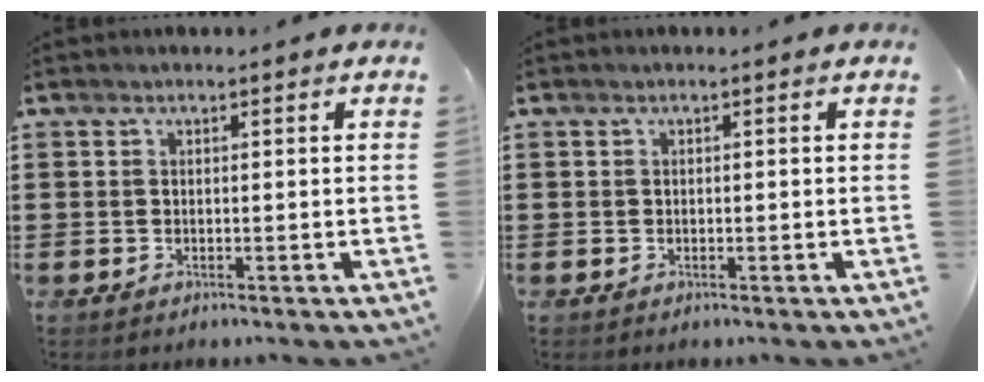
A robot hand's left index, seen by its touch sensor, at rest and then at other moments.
{"total": 0.0}